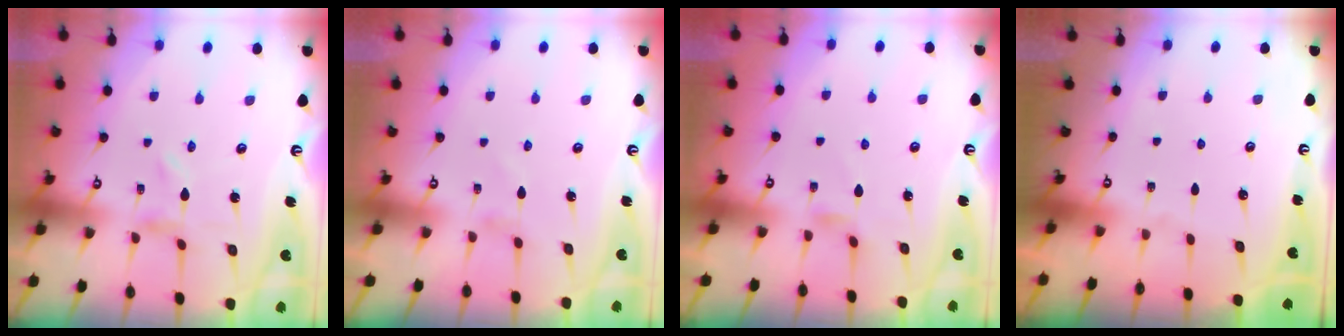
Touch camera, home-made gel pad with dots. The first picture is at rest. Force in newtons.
{"total": 1.8, "press": 1.8, "slide": 0.4}
{"total": 2.7, "press": 2.6, "slide": 0.4}
{"total": 0.0}